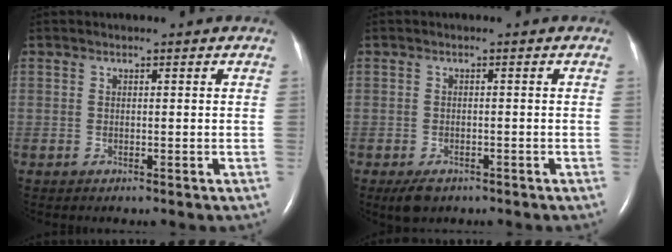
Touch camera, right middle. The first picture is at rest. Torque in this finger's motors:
{"motor_torque": [0.27, -0.31, 0.03, 0.01]}